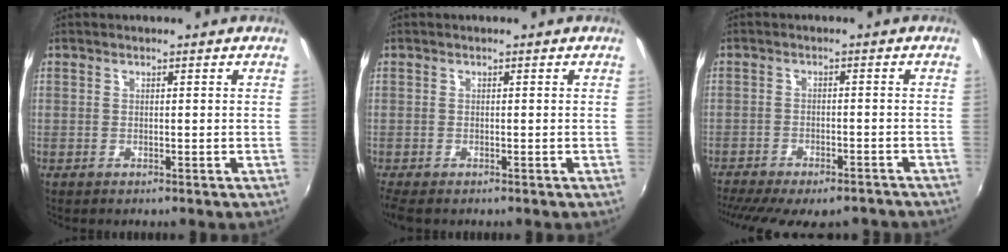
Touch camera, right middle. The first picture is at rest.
{"total": 2.3, "force": [-1.9, 0.8, 1.1], "torque": [-0.025, -0.016, -0.034]}
{"total": 16.2, "force": [-13.4, 5.0, 7.7], "torque": [-0.164, -0.040, -0.183]}